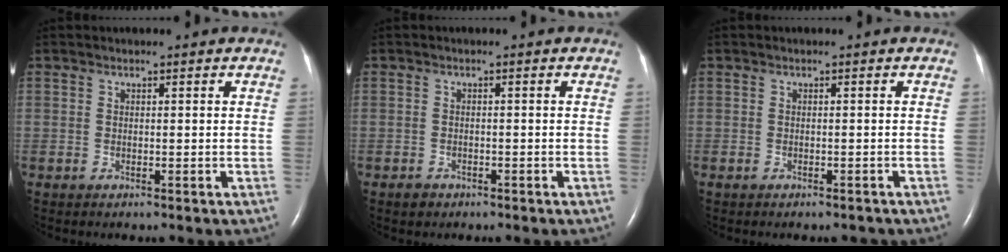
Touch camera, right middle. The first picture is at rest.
{"total": 1.3, "force": [-0.9, 0.9, 0.2], "torque": [-0.003, 0.003, -0.015]}
{"total": 2.4, "force": [-2.0, 0.9, 0.8], "torque": [-0.010, -0.002, -0.024]}